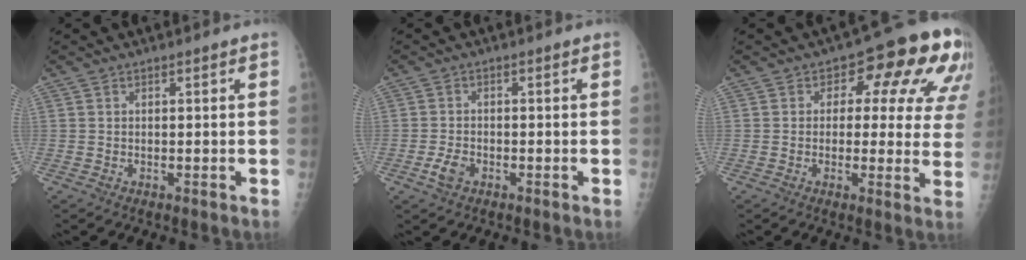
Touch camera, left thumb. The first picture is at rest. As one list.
[{"total": 3.0, "force": [-1.5, 1.8, 1.9], "torque": [-0.038, 0.005, -0.026]}, {"total": 15.2, "force": [5.5, 8.3, 11.4], "torque": [-0.077, -0.002, 0.052]}]